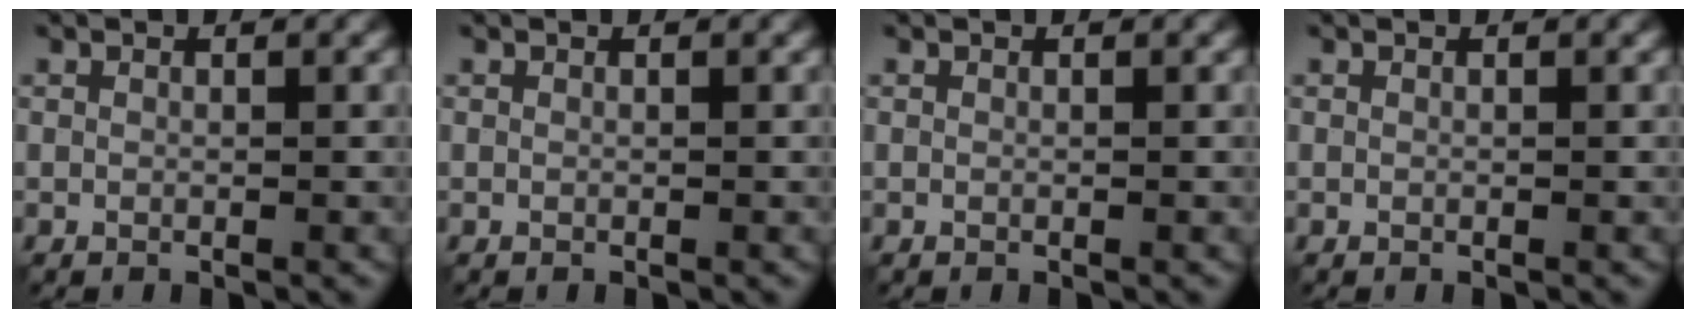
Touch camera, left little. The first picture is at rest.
{"total": 0.0}
{"total": 0.0}
{"total": 0.0}